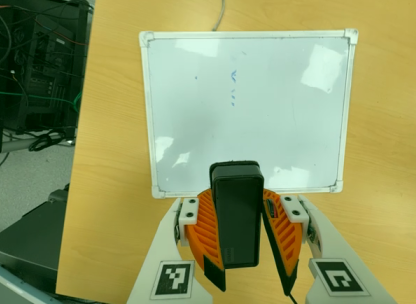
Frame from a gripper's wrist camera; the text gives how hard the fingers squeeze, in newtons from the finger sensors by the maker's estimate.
{"total": 10.5, "left": 10.4, "right": 10.6}